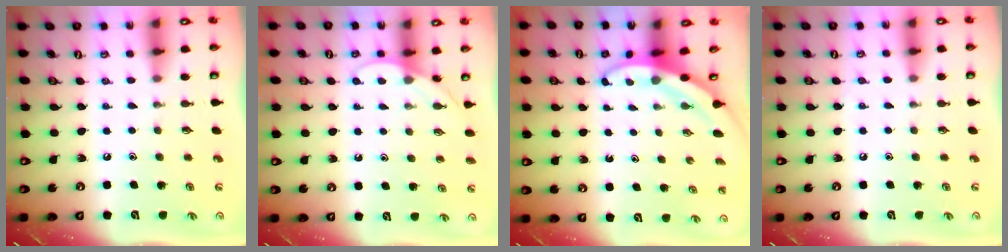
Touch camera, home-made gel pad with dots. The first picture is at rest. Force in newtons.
{"total": 4.9, "press": 4.9, "slide": 0.5}
{"total": 3.2, "press": 3.2, "slide": 0.1}
{"total": 3.0, "press": 2.9, "slide": 0.3}